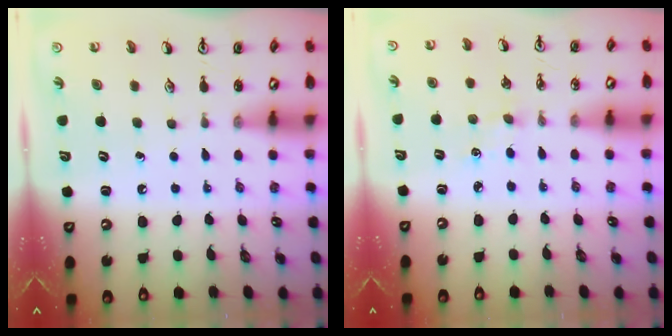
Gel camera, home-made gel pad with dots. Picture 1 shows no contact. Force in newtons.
{"total": 2.0, "press": 2.0, "slide": 0.3}